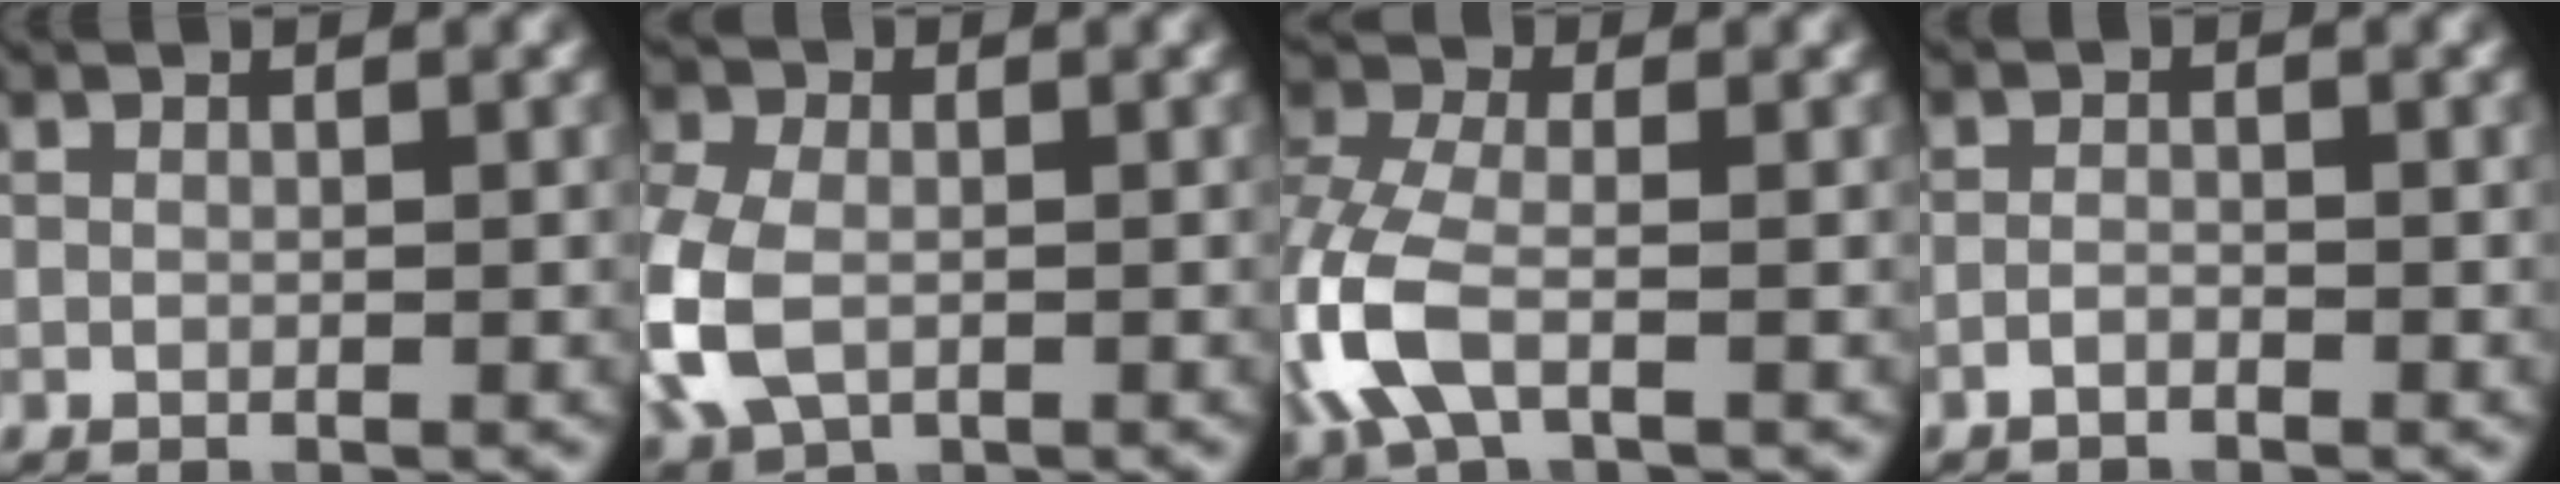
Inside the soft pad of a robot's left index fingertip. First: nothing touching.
{"total": 7.1, "force": [-1.4, 4.9, 4.9], "torque": [-0.140, -0.008, -0.035]}
{"total": 5.9, "force": [-1.8, 3.2, 4.7], "torque": [-0.127, 0.002, -0.047]}
{"total": 1.0, "force": [-0.8, 0.3, 0.5], "torque": [-0.010, 0.002, -0.018]}